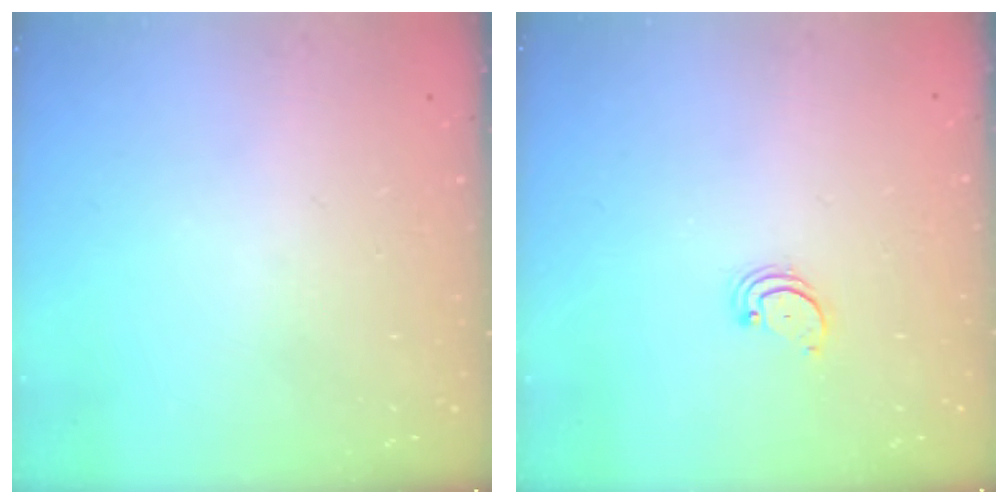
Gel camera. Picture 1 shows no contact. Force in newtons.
{"total": 2.2, "press": 2.2, "slide": 0.2}